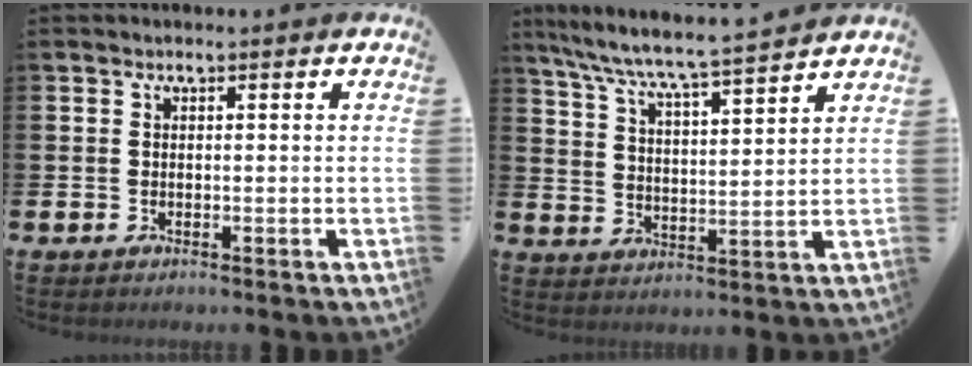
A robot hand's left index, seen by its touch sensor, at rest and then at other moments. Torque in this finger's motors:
{"motor_torque": [0.03, -0.31, 0.50, 0.21]}